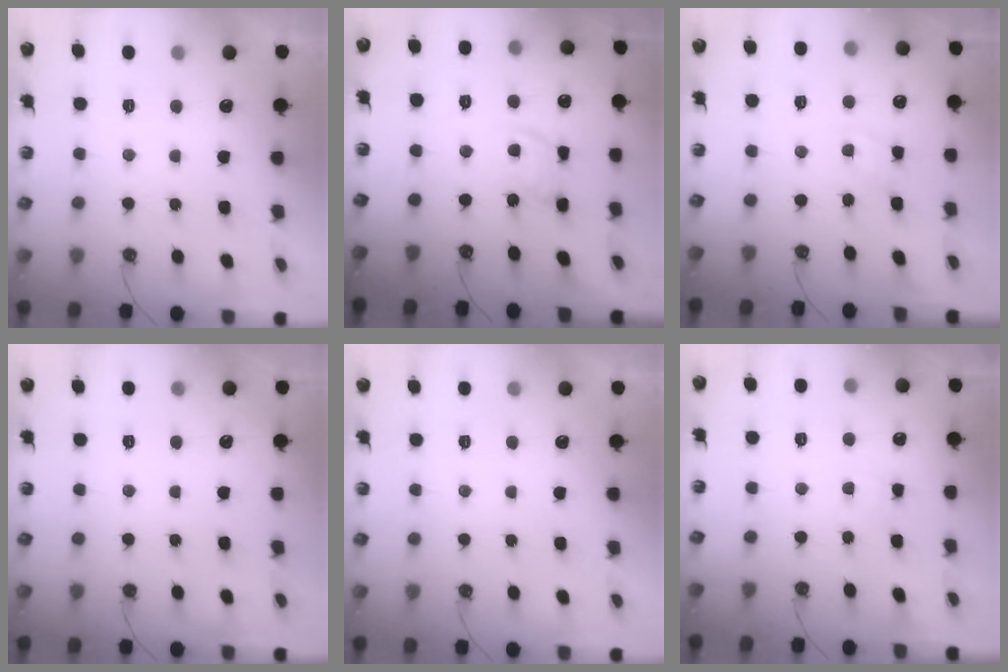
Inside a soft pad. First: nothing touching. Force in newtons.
{"total": 10.8, "press": 10.8, "slide": 1.2}
{"total": 2.7, "press": 2.7, "slide": 0.3}
{"total": 0.0}
{"total": 0.0}
{"total": 1.9, "press": 1.9, "slide": 0.1}